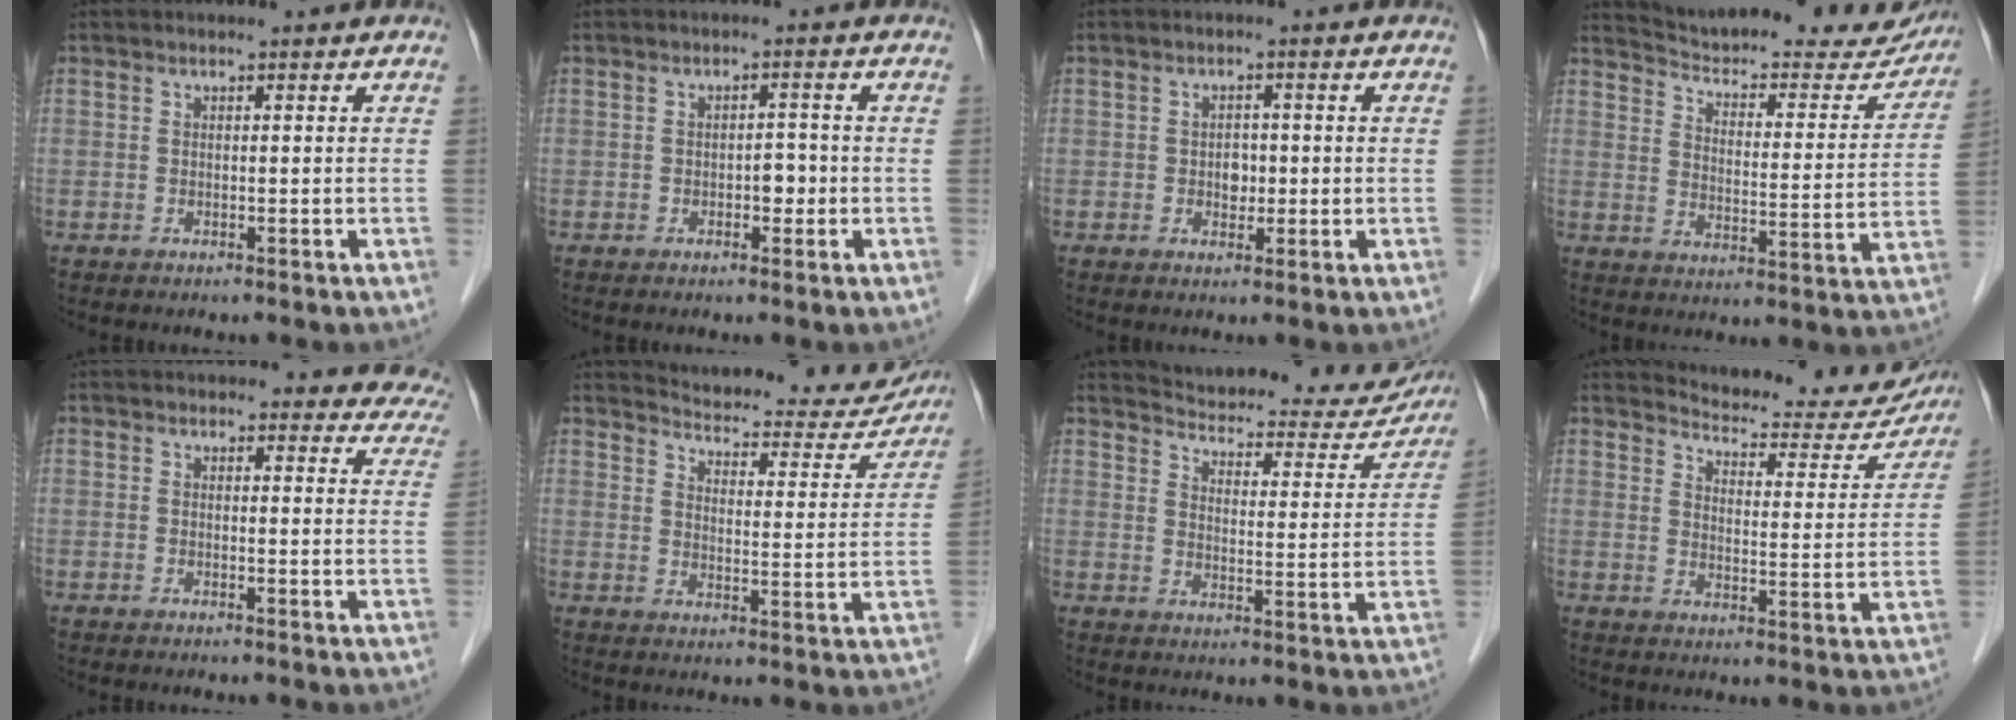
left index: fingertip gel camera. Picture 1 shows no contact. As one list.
[{"total": 2.1, "force": [-0.6, 1.2, 1.5], "torque": [-0.017, 0.005, -0.010]}, {"total": 2.3, "force": [-0.2, 1.7, 1.5], "torque": [-0.021, 0.005, -0.001]}, {"total": 22.6, "force": [21.2, 4.9, 5.9], "torque": [-0.083, -0.045, 0.269]}, {"total": 10.6, "force": [9.9, 3.6, 0.6], "torque": [0.053, -0.024, 0.063]}, {"total": 17.1, "force": [16.4, 3.8, 3.1], "torque": [-0.025, -0.041, 0.192]}, {"total": 19.5, "force": [18.6, 4.5, 4.0], "torque": [-0.042, -0.042, 0.223]}, {"total": 16.1, "force": [15.5, 3.4, 2.4], "torque": [-0.016, -0.046, 0.179]}]